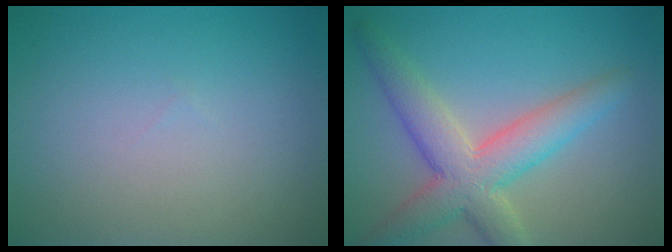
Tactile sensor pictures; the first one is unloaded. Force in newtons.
{"total": 6.1, "press": 6.1, "slide": 0.4}